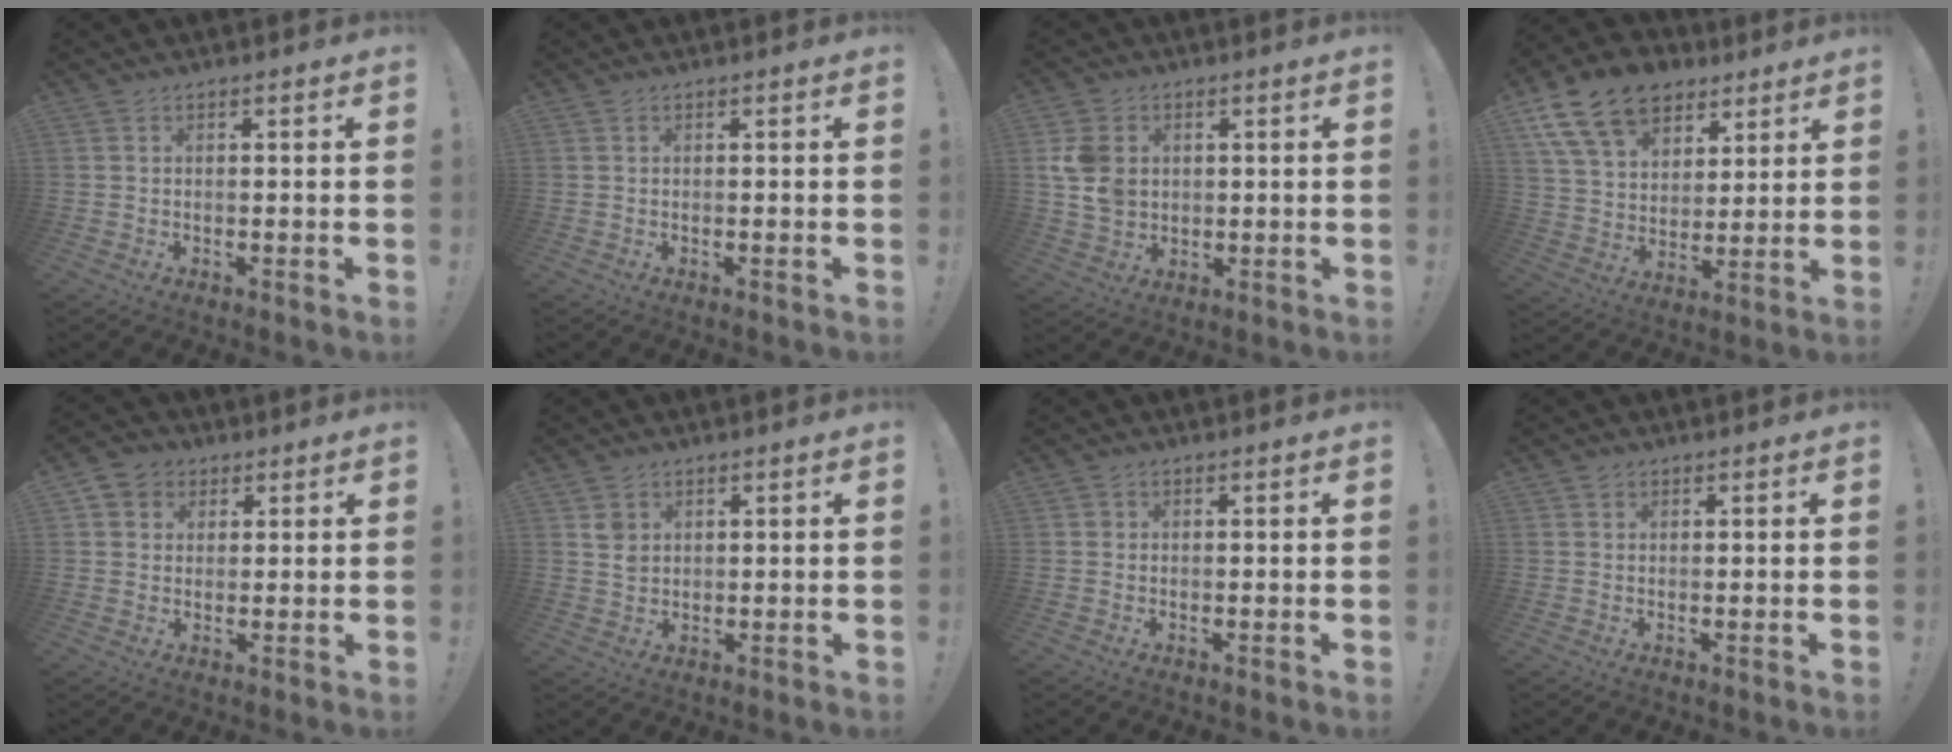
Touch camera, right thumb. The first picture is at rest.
{"total": 0.0}
{"total": 9.7, "force": [1.9, 8.2, 4.9], "torque": [-0.089, 0.001, 0.039]}
{"total": 18.7, "force": [10.4, 12.4, 9.2], "torque": [-0.159, -0.051, 0.196]}
{"total": 5.3, "force": [1.9, 4.8, 1.3], "torque": [-0.022, -0.003, 0.039]}
{"total": 3.6, "force": [2.0, 2.7, 1.3], "torque": [-0.009, -0.010, 0.034]}
{"total": 1.0, "force": [0.4, 0.9, 0.1], "torque": [0.005, -0.001, 0.007]}
{"total": 1.0, "force": [0.7, 0.7, 0.1], "torque": [0.000, 0.000, 0.012]}